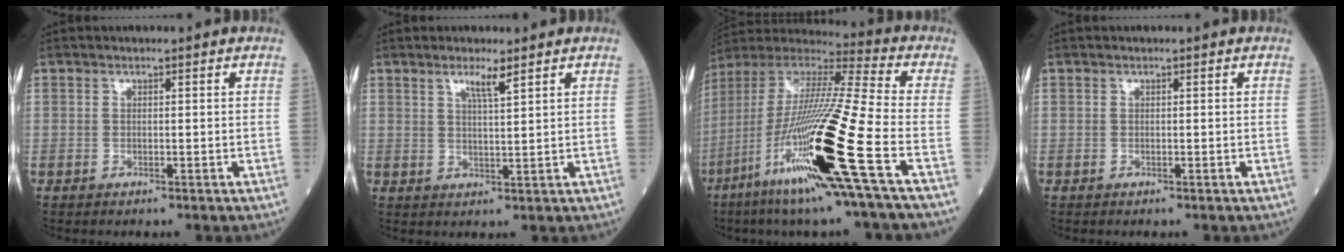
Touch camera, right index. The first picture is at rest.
{"total": 3.1, "force": [2.1, -0.1, 2.3], "torque": [-0.046, -0.004, 0.039]}
{"total": 24.8, "force": [-9.2, -0.1, 23.0], "torque": [-0.463, -0.052, -0.180]}
{"total": 0.0}